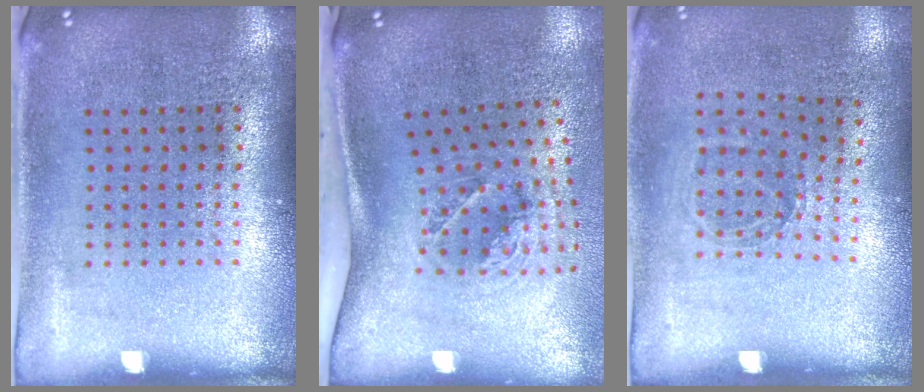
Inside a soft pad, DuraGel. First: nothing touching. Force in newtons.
{"total": 1.9, "press": 1.3, "slide": 1.4}
{"total": 1.1, "press": 0.9, "slide": 0.6}